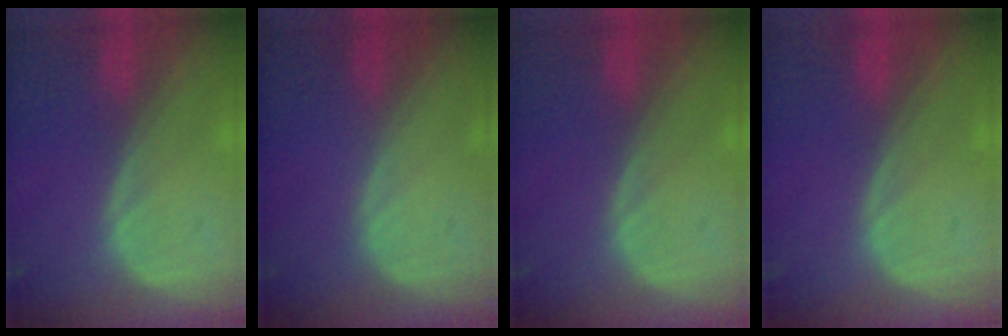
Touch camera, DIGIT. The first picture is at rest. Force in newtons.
{"total": 0.0}
{"total": 0.0}
{"total": 0.0}